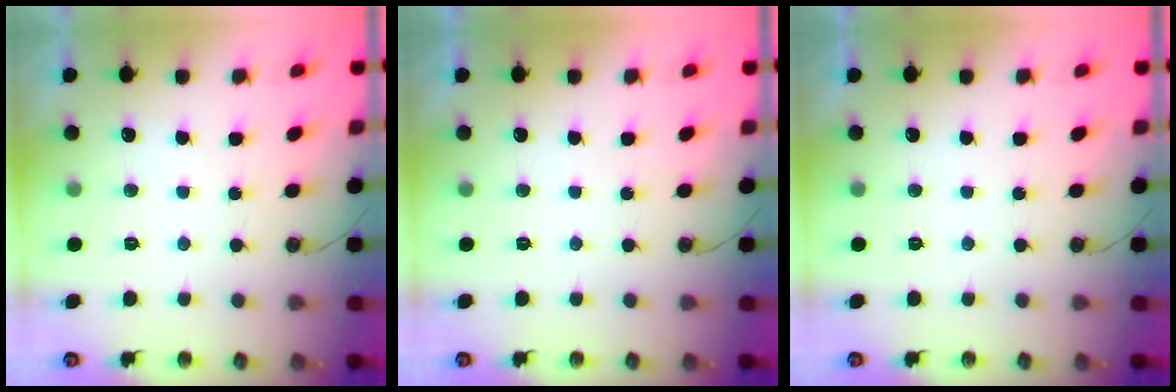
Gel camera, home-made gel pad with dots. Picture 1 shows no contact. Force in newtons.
{"total": 0.0}
{"total": 0.0}